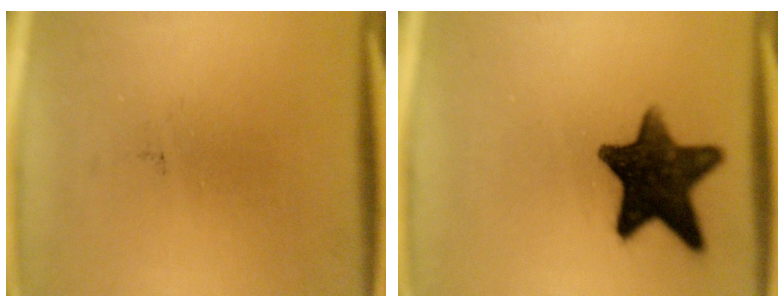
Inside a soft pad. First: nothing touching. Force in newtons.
{"total": 13.9}